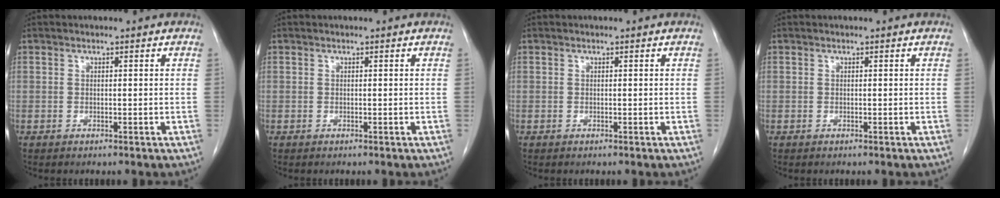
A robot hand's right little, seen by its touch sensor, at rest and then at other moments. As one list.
[{"total": 0.0}, {"total": 0.0}, {"total": 0.0}]